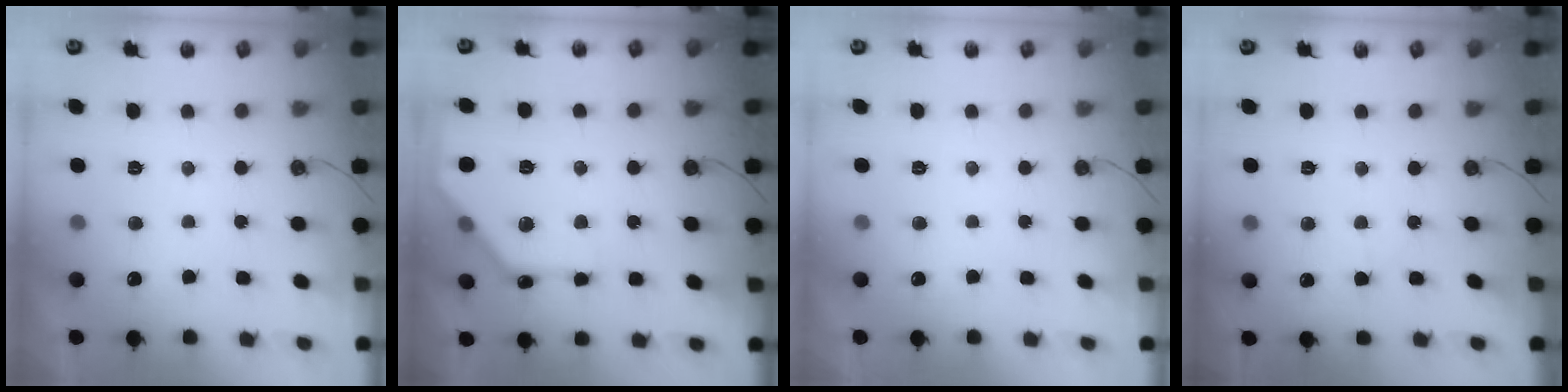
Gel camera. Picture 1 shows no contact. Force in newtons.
{"total": 14.7, "press": 14.6, "slide": 0.4}
{"total": 0.0}
{"total": 3.6, "press": 3.6, "slide": 0.6}